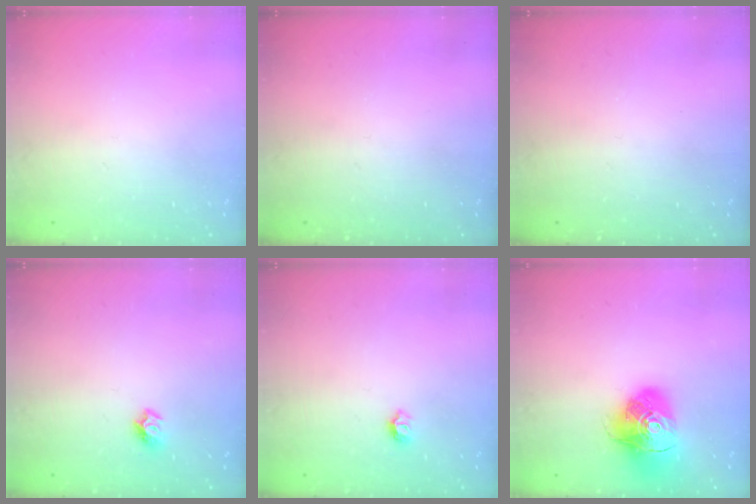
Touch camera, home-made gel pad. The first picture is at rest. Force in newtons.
{"total": 0.0}
{"total": 0.0}
{"total": 7.0, "press": 7.0, "slide": 0.7}
{"total": 5.5, "press": 5.5, "slide": 0.5}
{"total": 14.5, "press": 14.4, "slide": 1.9}